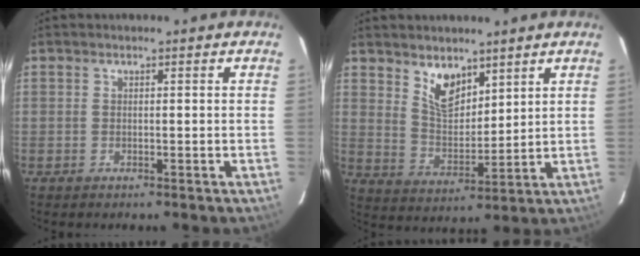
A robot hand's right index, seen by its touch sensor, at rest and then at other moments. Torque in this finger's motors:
{"motor_torque": [0.15, 0.24, 0.13, 0.05]}